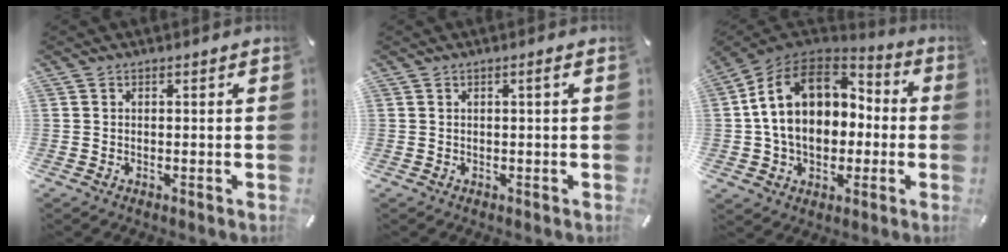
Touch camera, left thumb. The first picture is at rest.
{"total": 1.2, "force": [0.2, 0.0, 1.1], "torque": [-0.019, 0.000, 0.003]}
{"total": 17.9, "force": [1.8, 14.1, 10.8], "torque": [-0.207, 0.005, 0.032]}